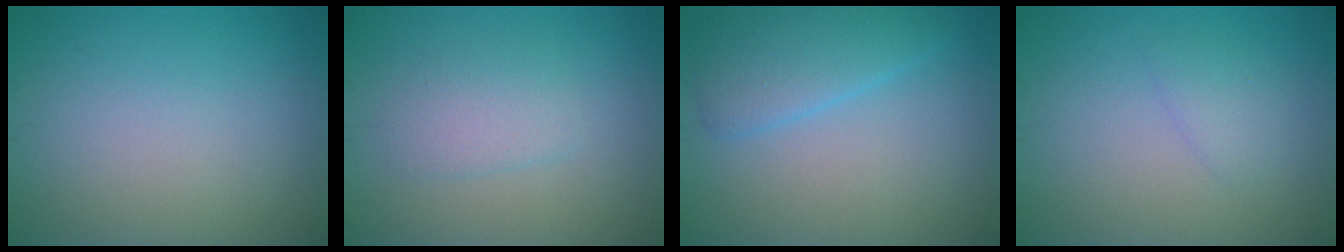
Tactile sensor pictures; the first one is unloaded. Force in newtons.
{"total": 2.4, "press": 2.4, "slide": 0.1}
{"total": 3.7, "press": 3.7, "slide": 0.1}
{"total": 1.3, "press": 1.3, "slide": 0.1}